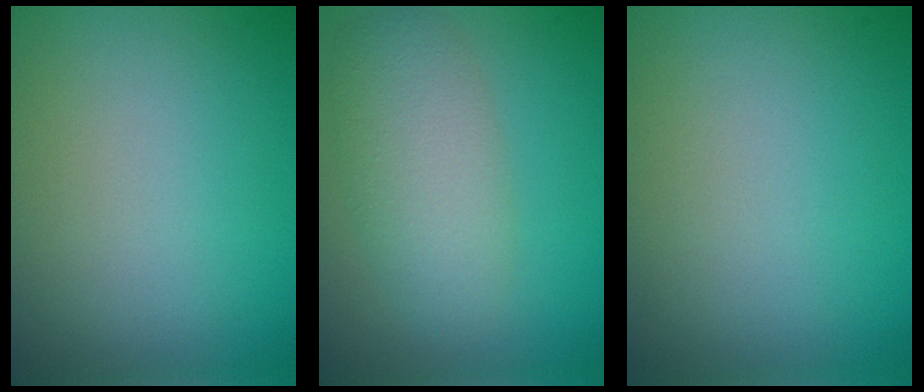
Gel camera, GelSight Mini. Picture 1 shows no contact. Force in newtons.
{"total": 4.7, "press": 4.7, "slide": 0.3}
{"total": 0.0}